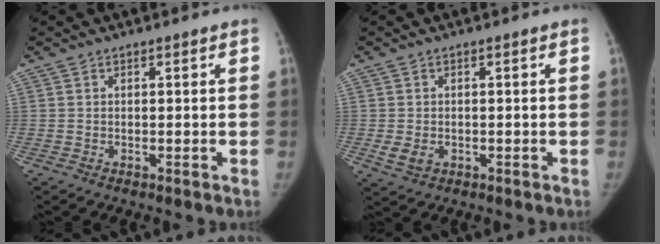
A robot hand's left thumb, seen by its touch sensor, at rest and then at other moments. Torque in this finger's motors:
{"motor_torque": [-0.01, 0.02, 0.17, -0.16, 0.01]}